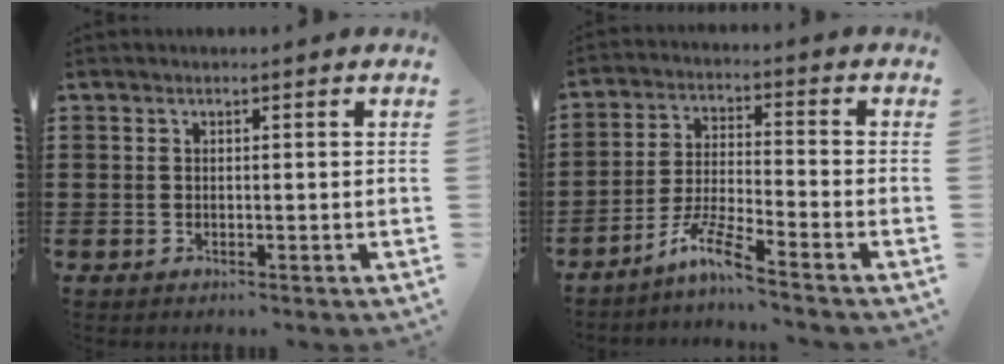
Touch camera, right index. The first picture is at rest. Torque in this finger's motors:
{"motor_torque": [1.17, 0.97, 0.01, 0.00]}